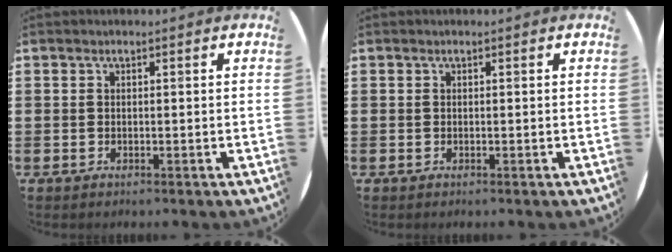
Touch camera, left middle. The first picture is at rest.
{"total": 0.0}